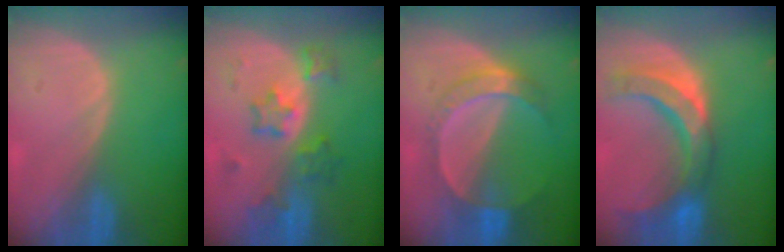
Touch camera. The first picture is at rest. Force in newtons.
{"total": 6.0, "press": 6.0, "slide": 0.4}
{"total": 7.2, "press": 6.4, "slide": 3.3}
{"total": 10.3, "press": 9.5, "slide": 4.0}